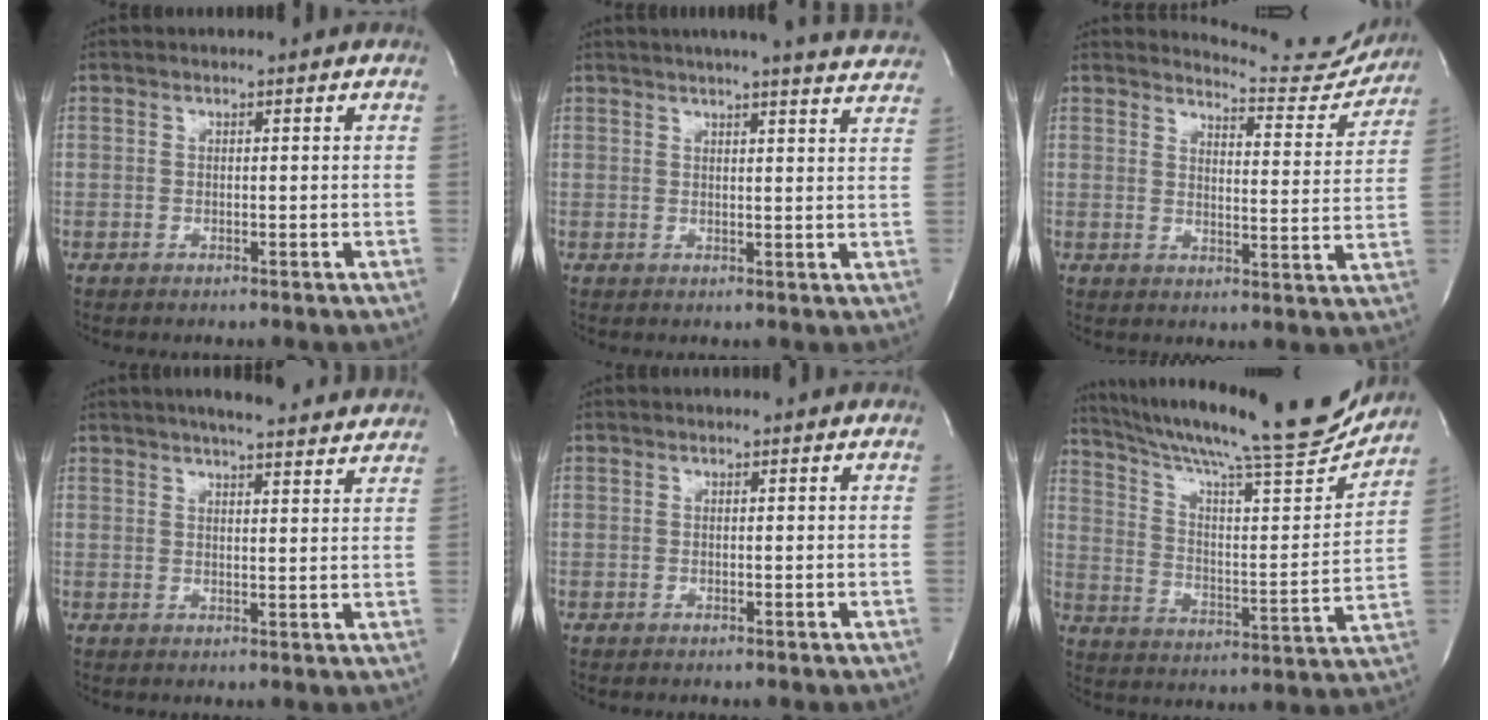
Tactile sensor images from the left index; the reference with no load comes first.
{"total": 17.4, "force": [16.0, 0.8, 6.8], "torque": [-0.096, -0.021, 0.182]}
{"total": 10.4, "force": [10.3, 1.0, -0.5], "torque": [0.014, -0.054, 0.112]}
{"total": 14.0, "force": [12.6, 1.8, 5.8], "torque": [-0.079, 0.015, 0.152]}
{"total": 0.0}
{"total": 23.2, "force": [20.8, 1.3, 10.1], "torque": [-0.170, -0.043, 0.300]}